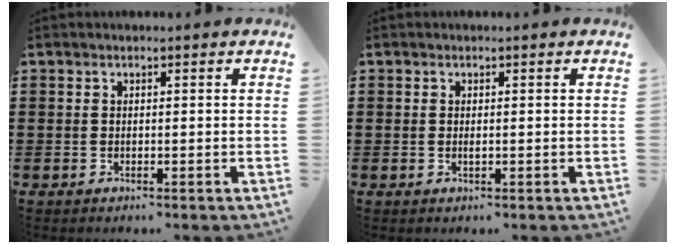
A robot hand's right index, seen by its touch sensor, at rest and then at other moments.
{"total": 0.6, "force": [0.0, 0.3, 0.5], "torque": [-0.011, 0.000, 0.000]}